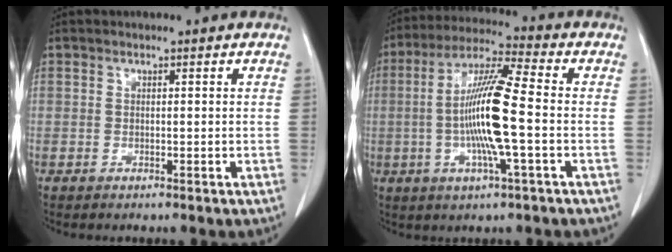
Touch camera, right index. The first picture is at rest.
{"total": 12.9, "force": [-1.4, 0.3, 12.8], "torque": [-0.245, 0.002, -0.033]}